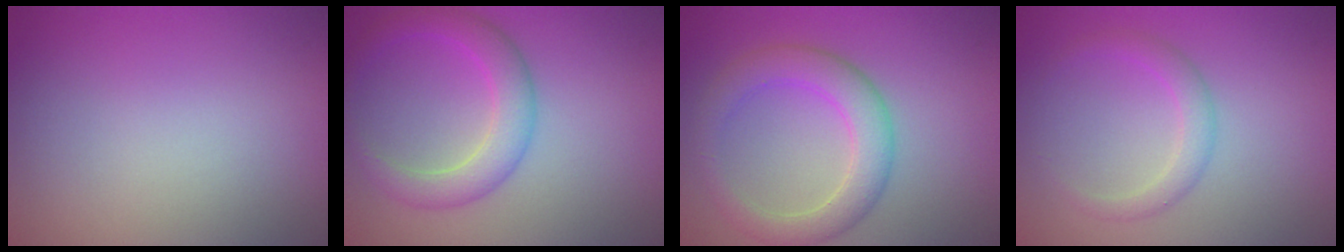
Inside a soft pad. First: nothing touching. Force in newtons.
{"total": 3.9, "press": 3.9, "slide": 0.2}
{"total": 4.4, "press": 4.3, "slide": 0.2}
{"total": 2.0, "press": 2.0, "slide": 0.1}